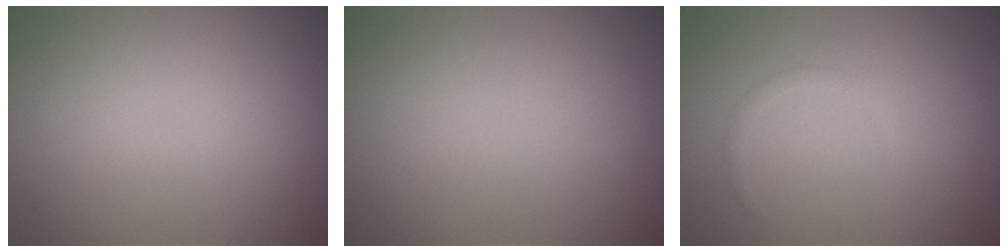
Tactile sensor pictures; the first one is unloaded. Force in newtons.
{"total": 0.0}
{"total": 0.7, "press": 0.7, "slide": 0.0}